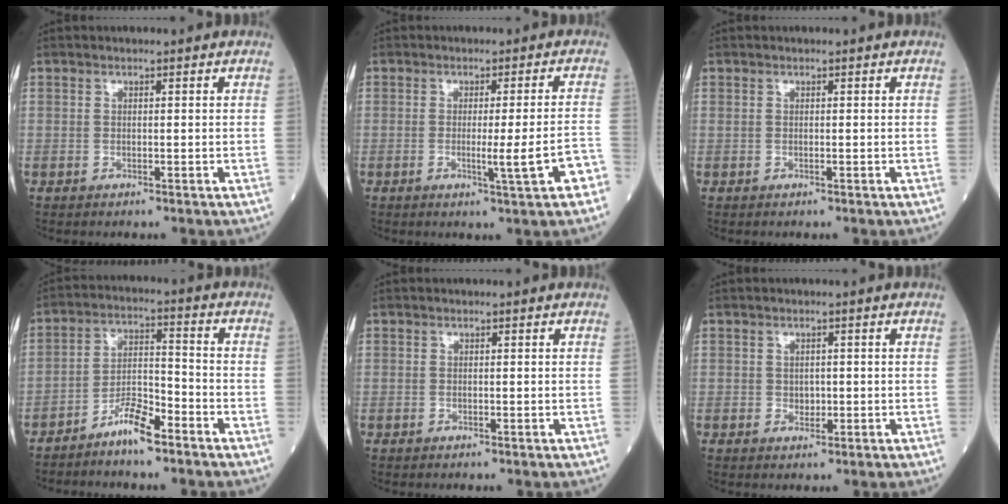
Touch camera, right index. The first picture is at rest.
{"total": 6.3, "force": [-2.5, -0.6, 5.8], "torque": [-0.076, -0.008, -0.032]}
{"total": 0.0}
{"total": 6.4, "force": [-4.9, 1.1, 3.9], "torque": [-0.073, 0.004, -0.095]}
{"total": 0.0}
{"total": 1.0, "force": [-0.1, 0.8, 0.6], "torque": [-0.007, 0.001, 0.000]}